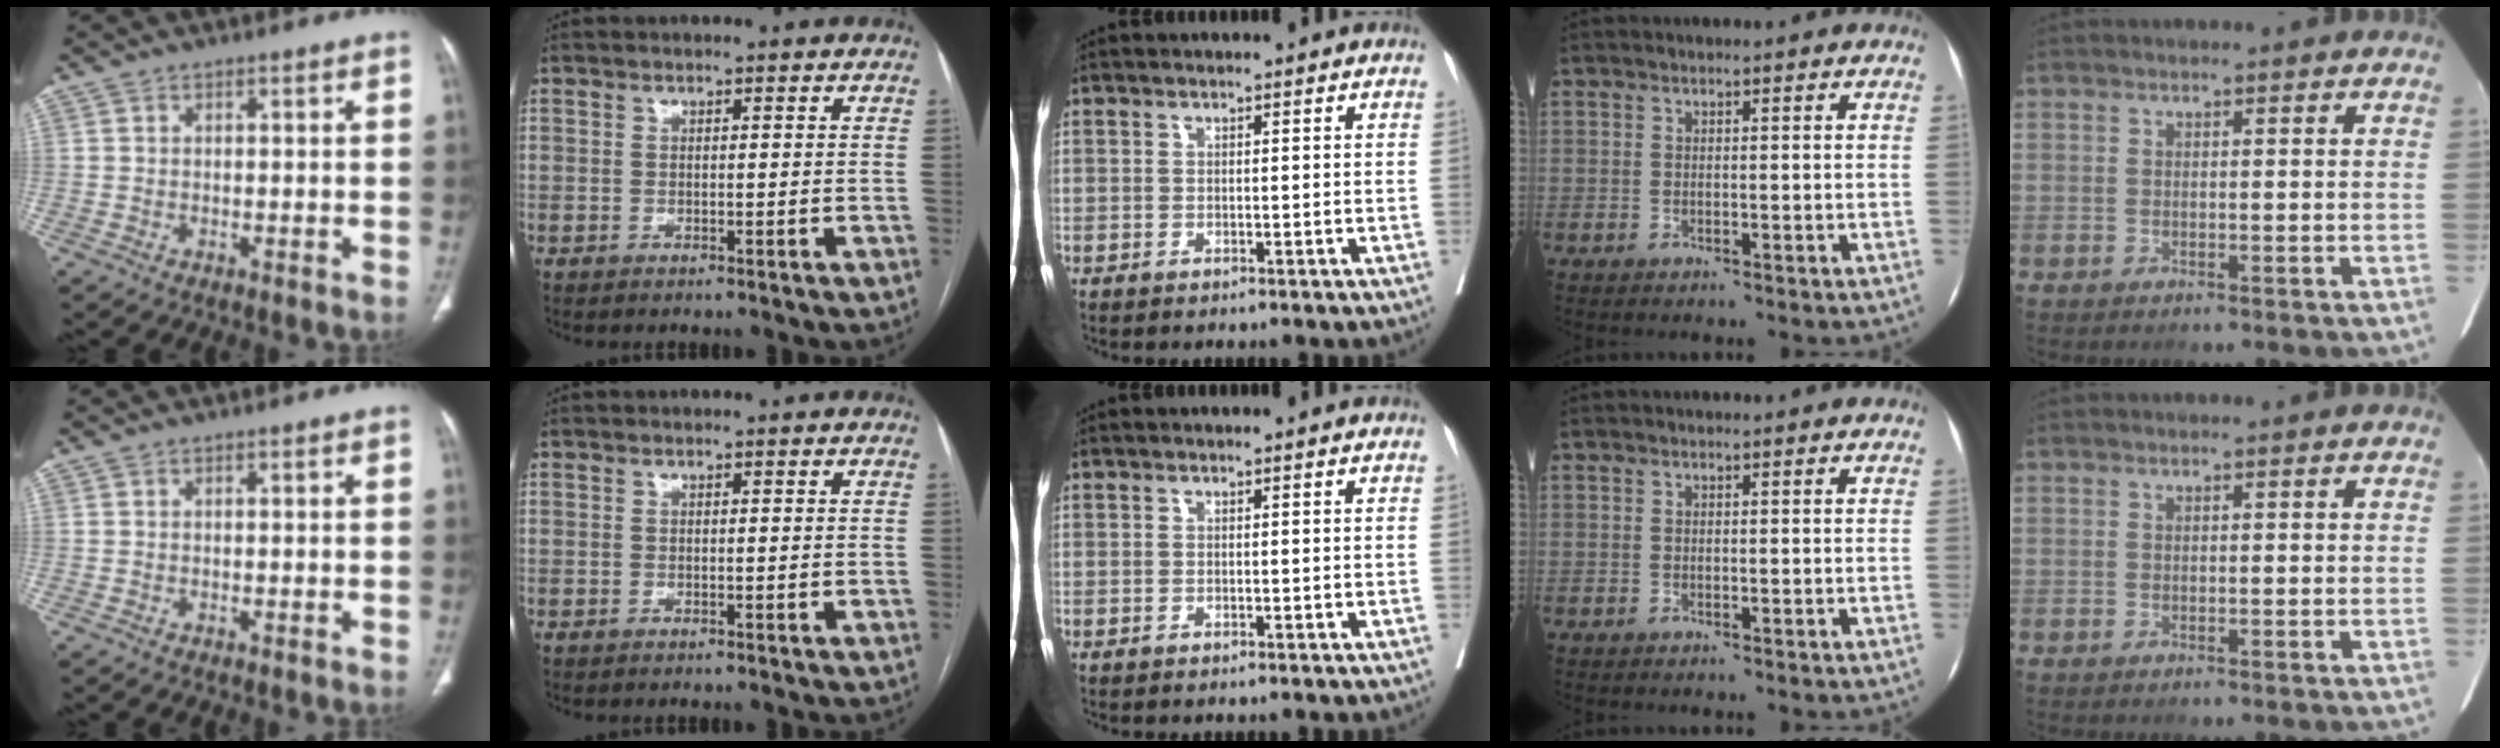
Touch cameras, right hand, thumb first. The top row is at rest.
{}